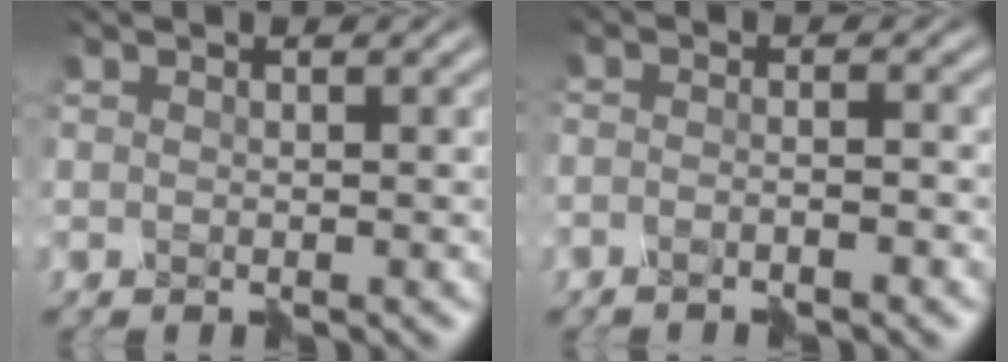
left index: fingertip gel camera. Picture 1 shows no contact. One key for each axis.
{"total": 2.6, "fx": -2.5, "fy": -0.3, "fz": 0.6, "tx": 0.003, "ty": 0.001, "tz": -0.038}